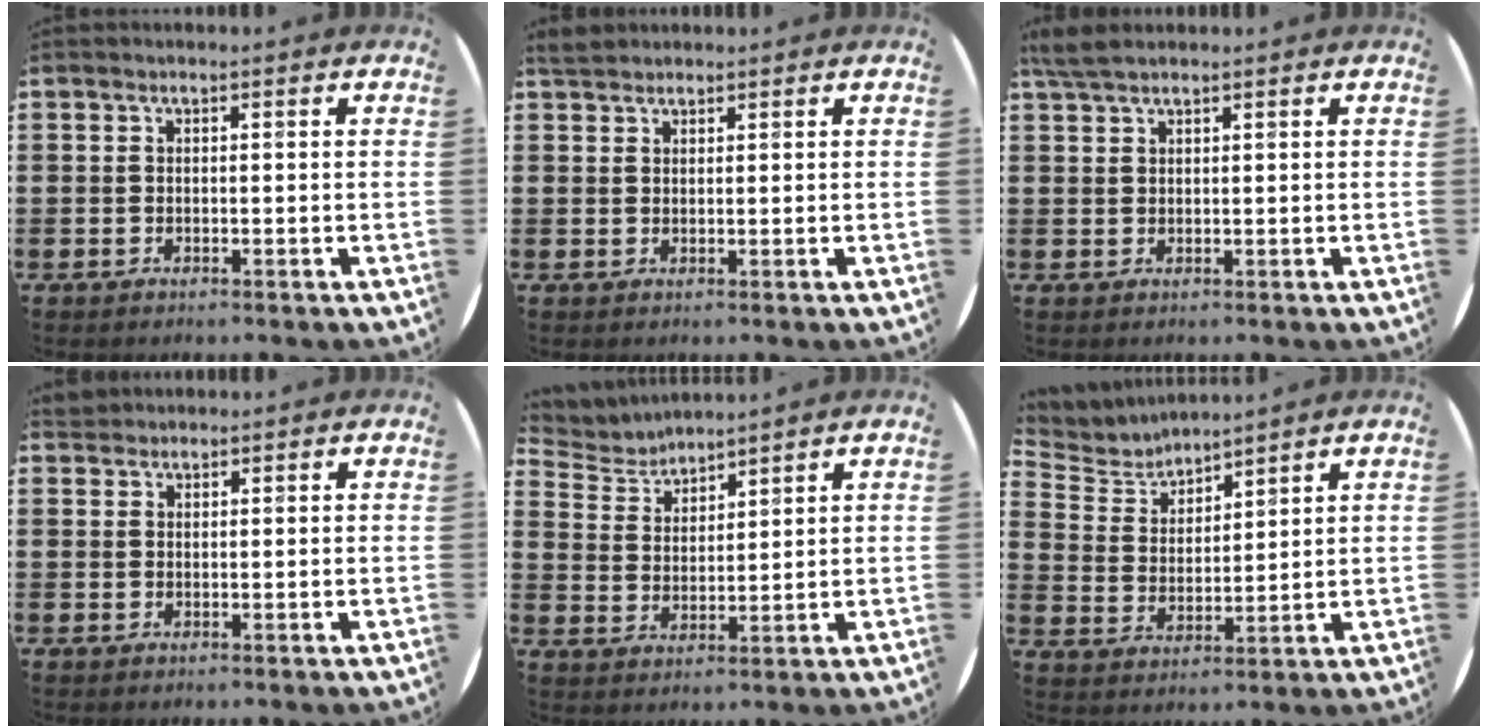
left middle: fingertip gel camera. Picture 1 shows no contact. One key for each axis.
{"total": 1.9, "fx": 1.8, "fy": 0.6, "fz": 0.3, "tx": -0.003, "ty": 0.001, "tz": 0.033}
{"total": 2.8, "fx": 2.3, "fy": 0.7, "fz": 1.5, "tx": -0.034, "ty": 0.006, "tz": 0.044}
{"total": 1.4, "fx": 1.3, "fy": 0.5, "fz": 0.0, "tx": -0.002, "ty": 0.004, "tz": 0.026}
{"total": 4.4, "fx": 4.3, "fy": 0.7, "fz": 0.1, "tx": -0.019, "ty": -0.020, "tz": 0.078}
{"total": 5.0, "fx": 4.9, "fy": 0.9, "fz": -0.1, "tx": -0.021, "ty": -0.027, "tz": 0.087}